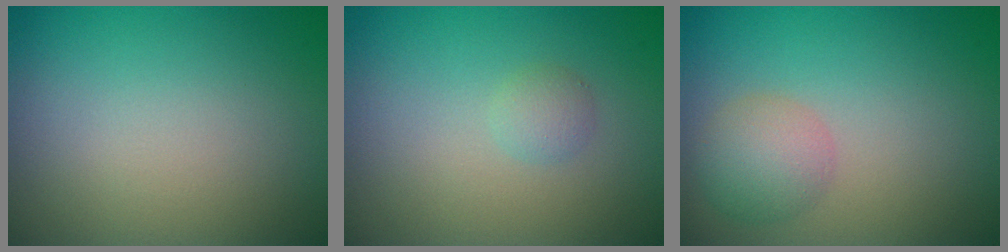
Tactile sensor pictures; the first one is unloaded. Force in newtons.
{"total": 1.0, "press": 1.0, "slide": 0.1}
{"total": 2.9, "press": 2.8, "slide": 0.3}